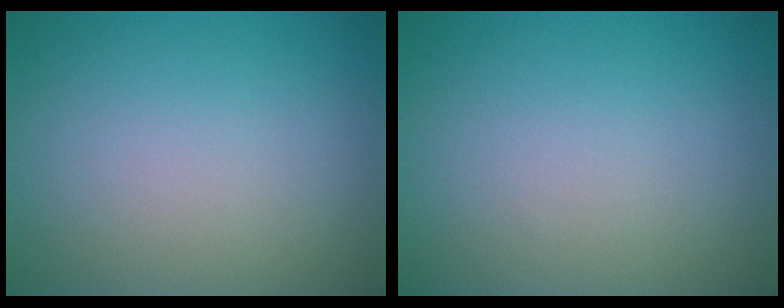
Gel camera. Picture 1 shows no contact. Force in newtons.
{"total": 0.0}